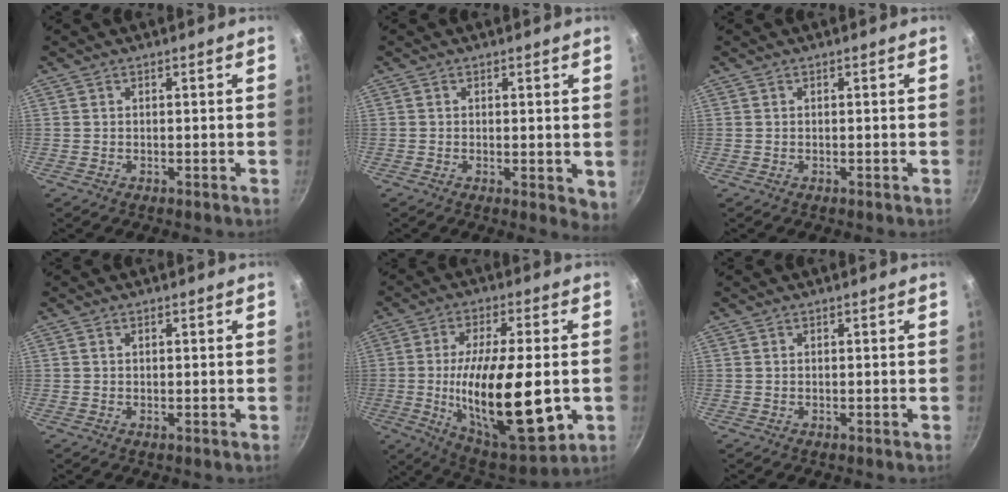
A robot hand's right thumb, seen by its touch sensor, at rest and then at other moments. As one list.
[{"total": 3.9, "force": [0.0, 1.8, 3.5], "torque": [-0.042, -0.011, 0.001]}, {"total": 0.0}, {"total": 0.7, "force": [0.2, 0.4, 0.5], "torque": [-0.007, 0.002, 0.003]}, {"total": 23.3, "force": [-3.1, 8.5, 21.5], "torque": [-0.350, -0.003, -0.044]}, {"total": 0.0}]